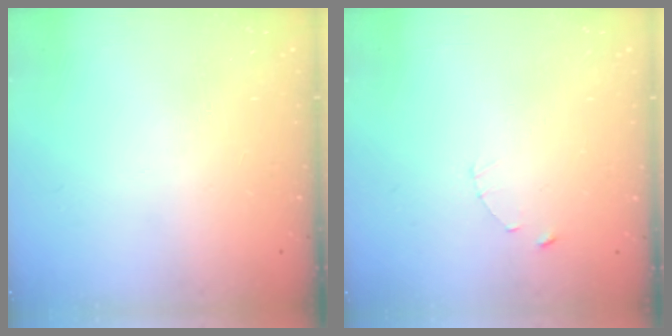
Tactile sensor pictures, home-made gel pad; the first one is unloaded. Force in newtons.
{"total": 1.2, "press": 1.1, "slide": 0.2}